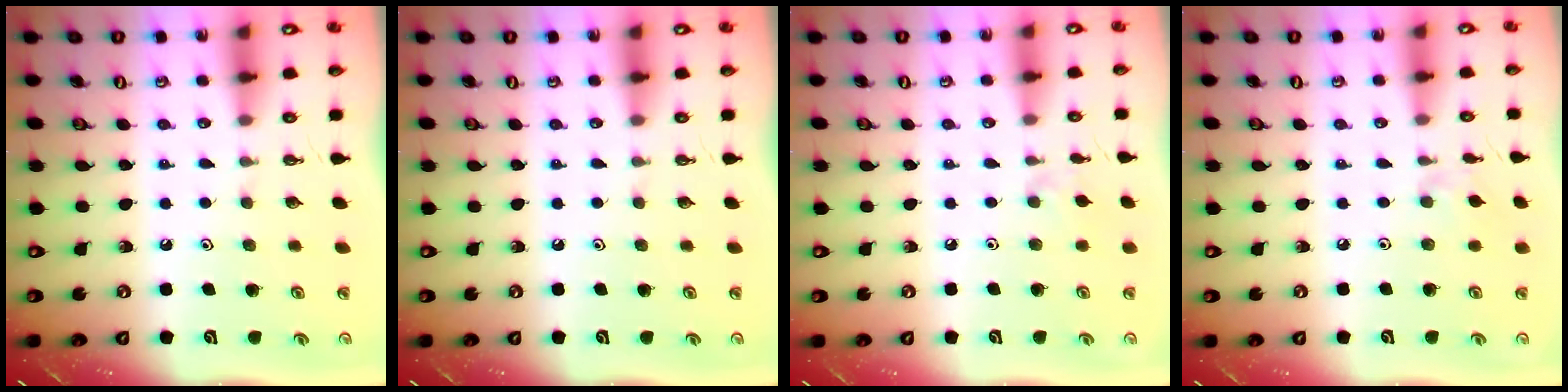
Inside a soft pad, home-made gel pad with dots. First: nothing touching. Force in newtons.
{"total": 0.0}
{"total": 2.6, "press": 2.5, "slide": 0.5}
{"total": 2.1, "press": 2.1, "slide": 0.5}